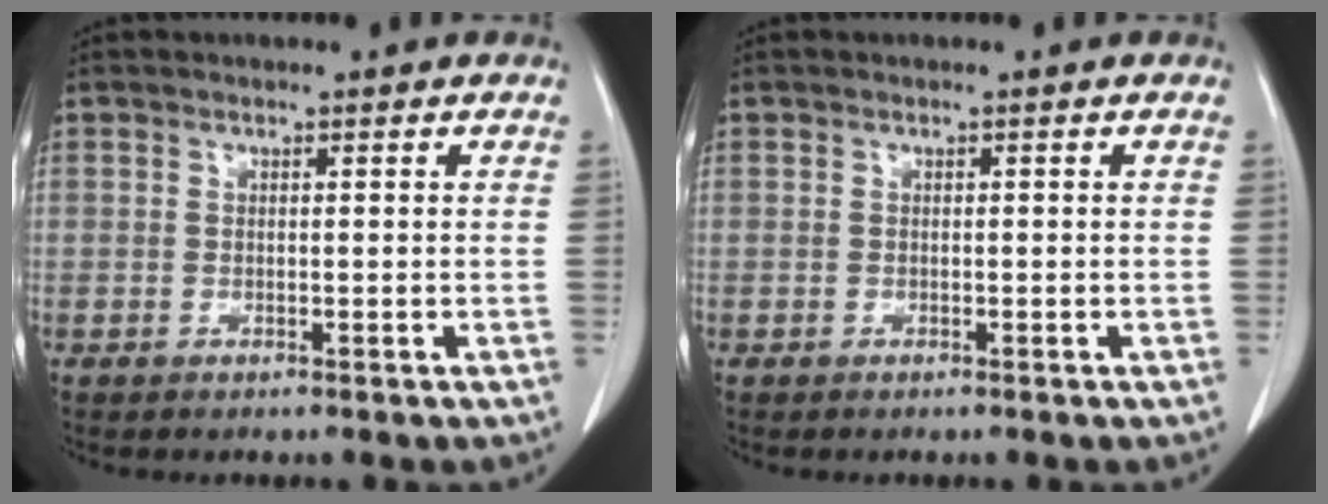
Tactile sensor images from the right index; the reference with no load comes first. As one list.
[{"total": 0.0}]